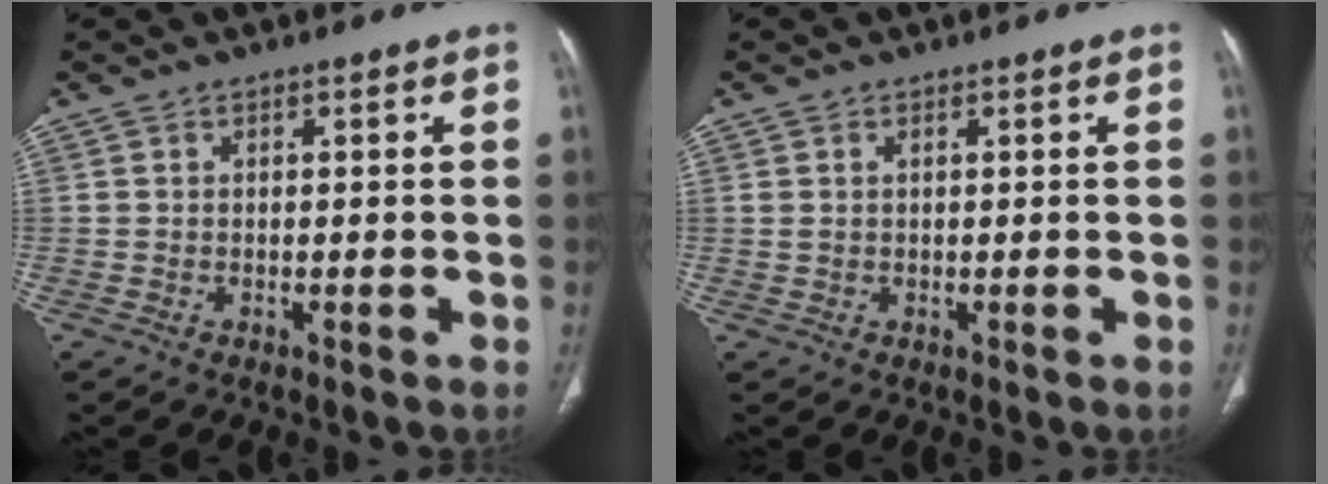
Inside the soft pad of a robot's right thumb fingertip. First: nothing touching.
{"total": 1.2, "force": [0.4, 0.7, 0.9], "torque": [-0.026, 0.009, 0.016]}